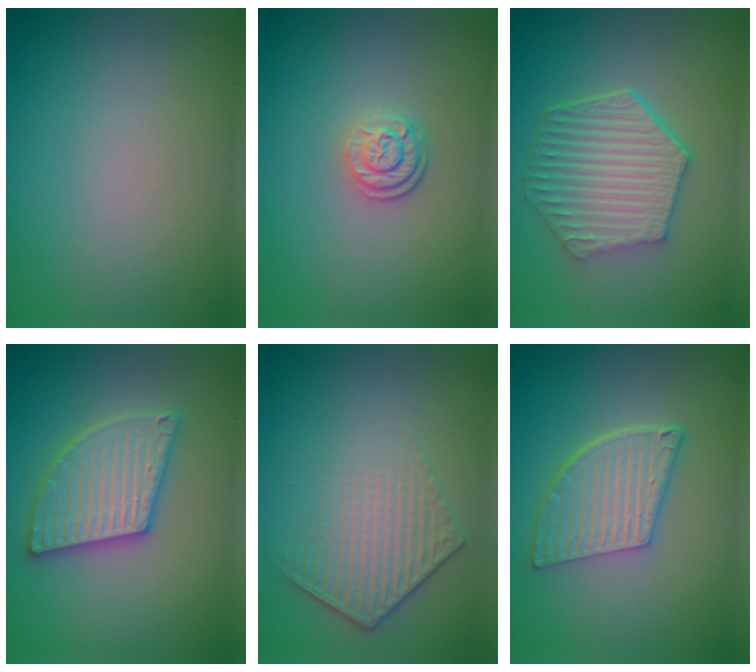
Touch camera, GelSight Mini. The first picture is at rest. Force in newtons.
{"total": 2.7, "press": 2.0, "slide": 1.8}
{"total": 6.5, "press": 4.9, "slide": 4.3}
{"total": 5.4, "press": 5.4, "slide": 0.6}
{"total": 4.5, "press": 3.2, "slide": 3.1}
{"total": 5.5, "press": 4.1, "slide": 3.7}